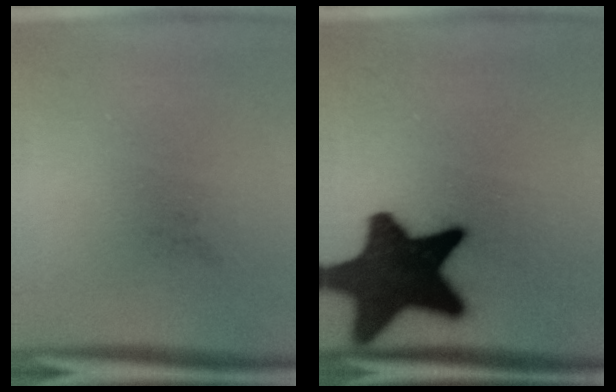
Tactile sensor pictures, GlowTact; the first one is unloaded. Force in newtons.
{"total": 18.6}